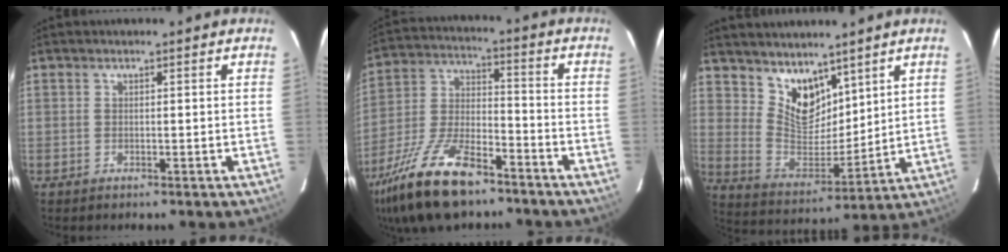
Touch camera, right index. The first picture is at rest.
{"total": 19.8, "force": [-13.7, 7.4, 12.2], "torque": [-0.261, -0.017, -0.251]}
{"total": 10.7, "force": [7.6, 5.9, 4.7], "torque": [-0.081, -0.004, 0.157]}